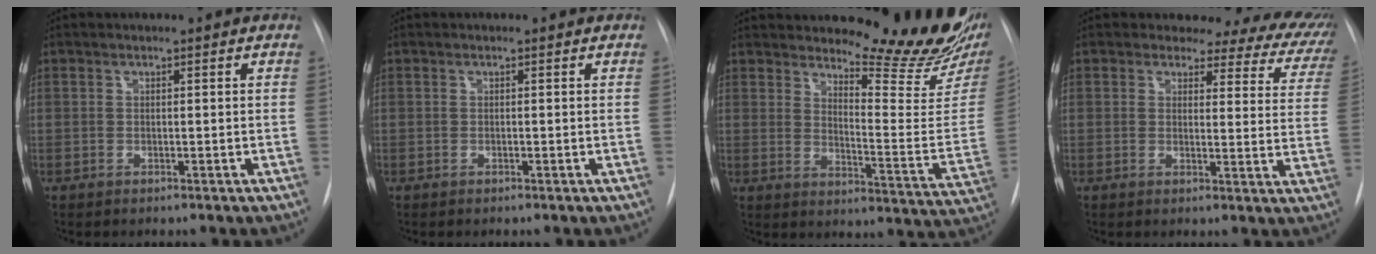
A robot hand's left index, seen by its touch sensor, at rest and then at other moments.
{"total": 0.0}
{"total": 19.8, "force": [17.3, 2.9, 9.2], "torque": [-0.121, -0.103, 0.208]}
{"total": 12.9, "force": [10.9, 5.5, 4.1], "torque": [-0.016, -0.031, 0.086]}